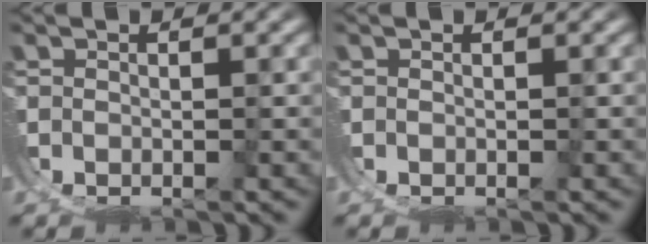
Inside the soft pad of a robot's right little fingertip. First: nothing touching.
{"total": 0.0}